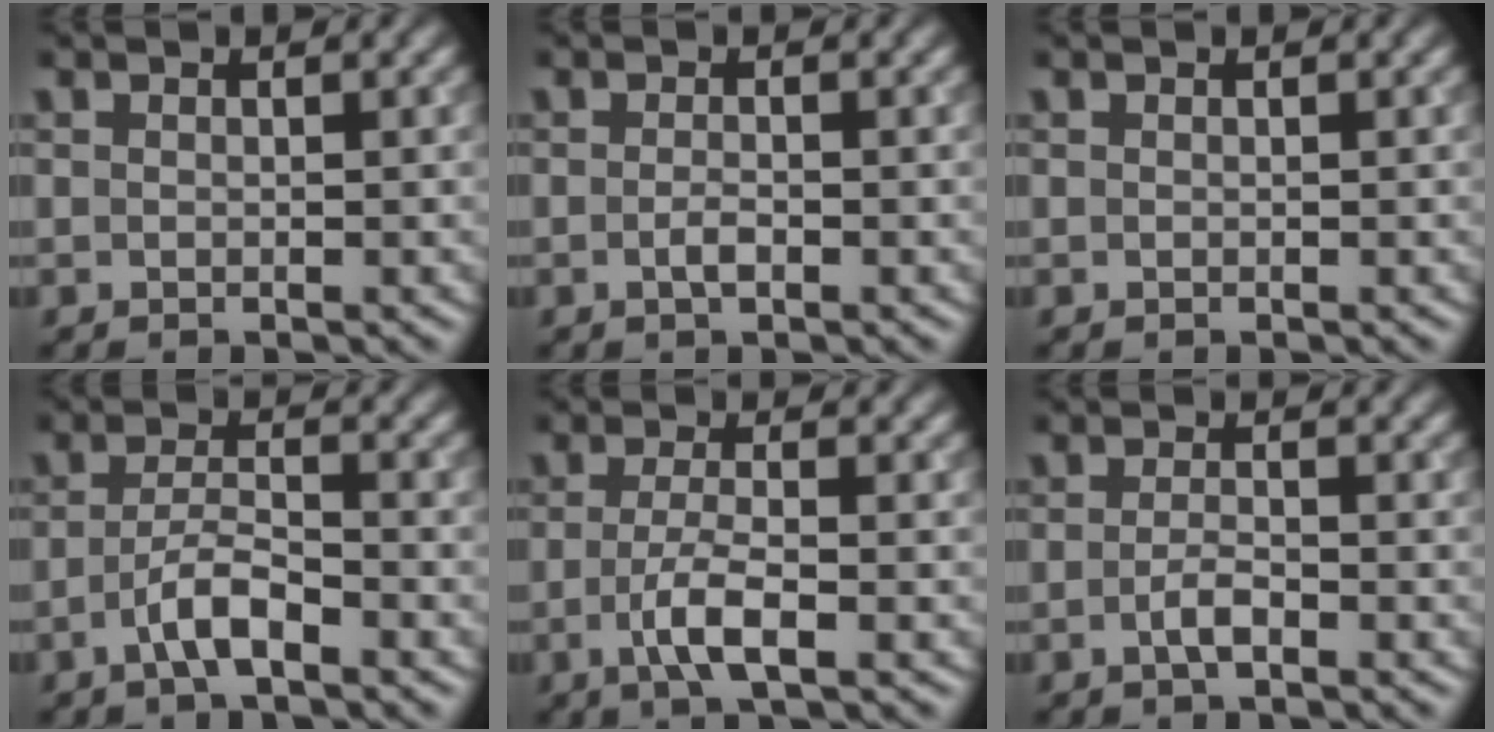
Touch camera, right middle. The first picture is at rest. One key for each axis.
{"total": 1.1, "fx": -0.5, "fy": 0.3, "fz": 0.9, "tx": -0.020, "ty": 0.000, "tz": -0.008}
{"total": 0.0}
{"total": 3.1, "fx": -1.7, "fy": 0.7, "fz": 2.5, "tx": -0.052, "ty": 0.008, "tz": -0.037}
{"total": 3.4, "fx": -1.1, "fy": 0.8, "fz": 3.2, "tx": -0.065, "ty": -0.002, "tz": -0.023}
{"total": 1.6, "fx": -0.7, "fy": 0.4, "fz": 1.3, "tx": -0.029, "ty": 0.002, "tz": -0.016}